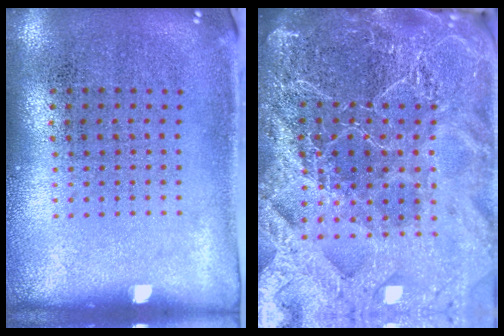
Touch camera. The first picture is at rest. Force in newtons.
{"total": 6.3, "press": 5.4, "slide": 3.2}